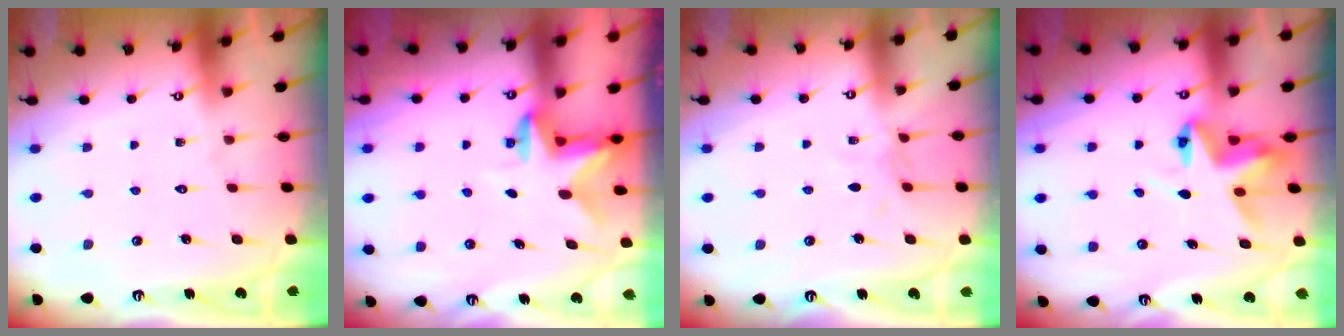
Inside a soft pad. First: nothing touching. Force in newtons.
{"total": 2.7, "press": 2.7, "slide": 0.5}
{"total": 4.3, "press": 4.2, "slide": 0.5}
{"total": 4.9, "press": 4.9, "slide": 0.3}